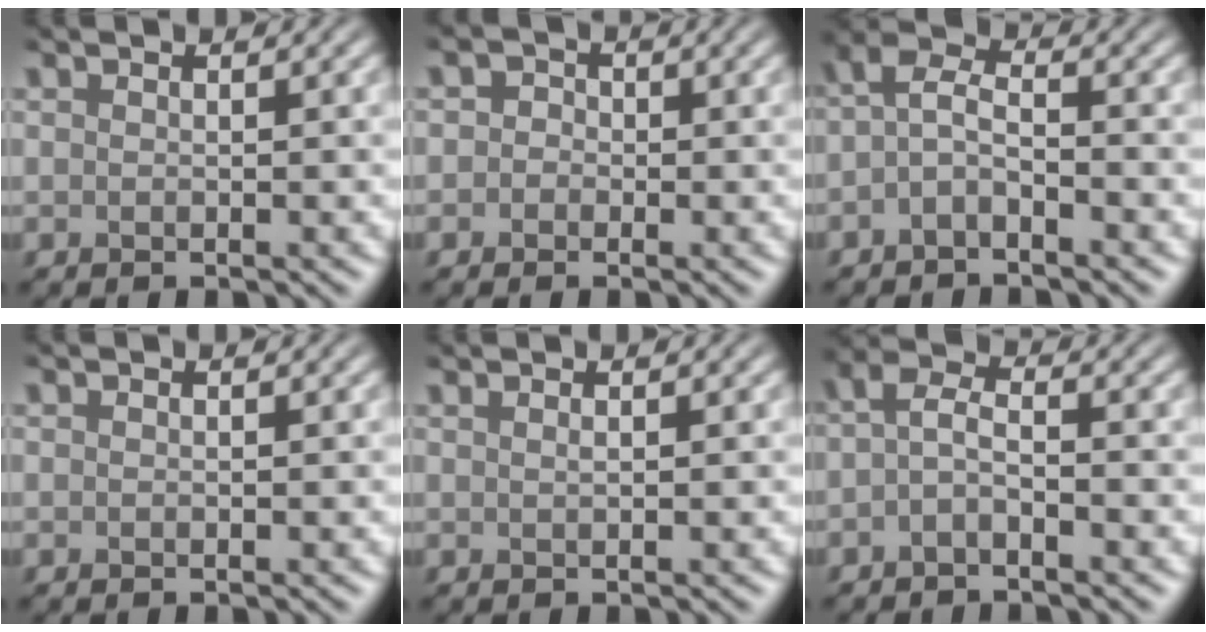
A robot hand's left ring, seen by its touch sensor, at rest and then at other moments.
{"total": 1.5, "force": [0.0, 1.5, 0.5], "torque": [0.013, 0.002, -0.020]}
{"total": 2.4, "force": [-0.9, 1.0, 2.0], "torque": [-0.042, 0.008, -0.029]}
{"total": 0.0}
{"total": 0.8, "force": [0.5, 0.3, 0.5], "torque": [-0.005, 0.001, 0.005]}
{"total": 2.1, "force": [-0.8, 0.8, 1.8], "torque": [-0.039, 0.005, -0.023]}